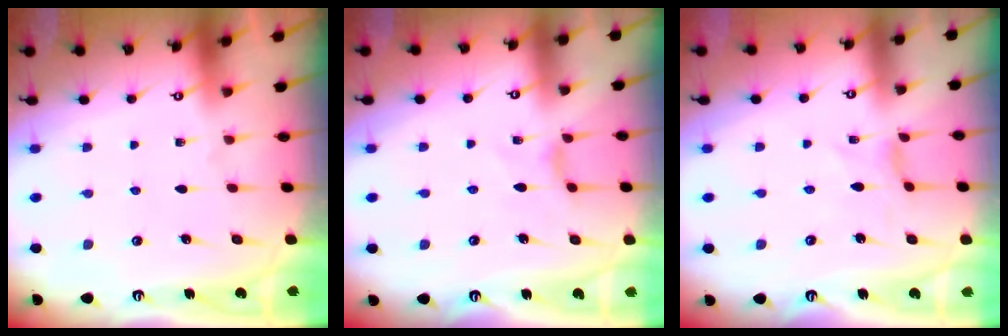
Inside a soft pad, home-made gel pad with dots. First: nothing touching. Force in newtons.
{"total": 2.1, "press": 2.1, "slide": 0.4}
{"total": 0.0}